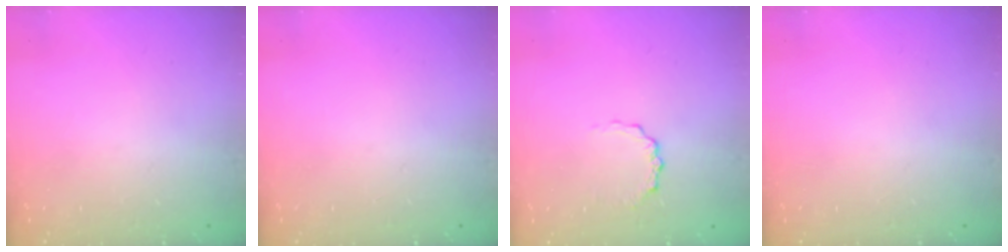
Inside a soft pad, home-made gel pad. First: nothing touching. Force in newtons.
{"total": 0.0}
{"total": 2.3, "press": 2.2, "slide": 0.3}
{"total": 0.0}